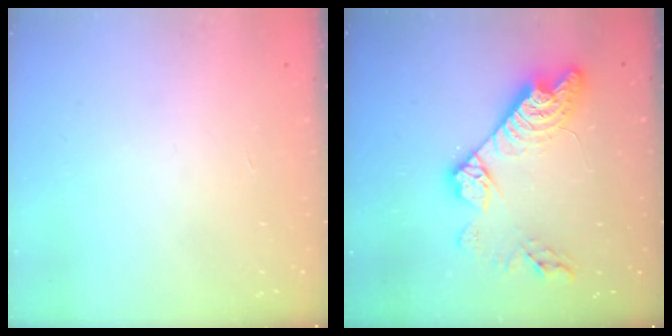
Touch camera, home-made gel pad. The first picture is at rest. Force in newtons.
{"total": 15.9, "press": 15.9, "slide": 0.9}